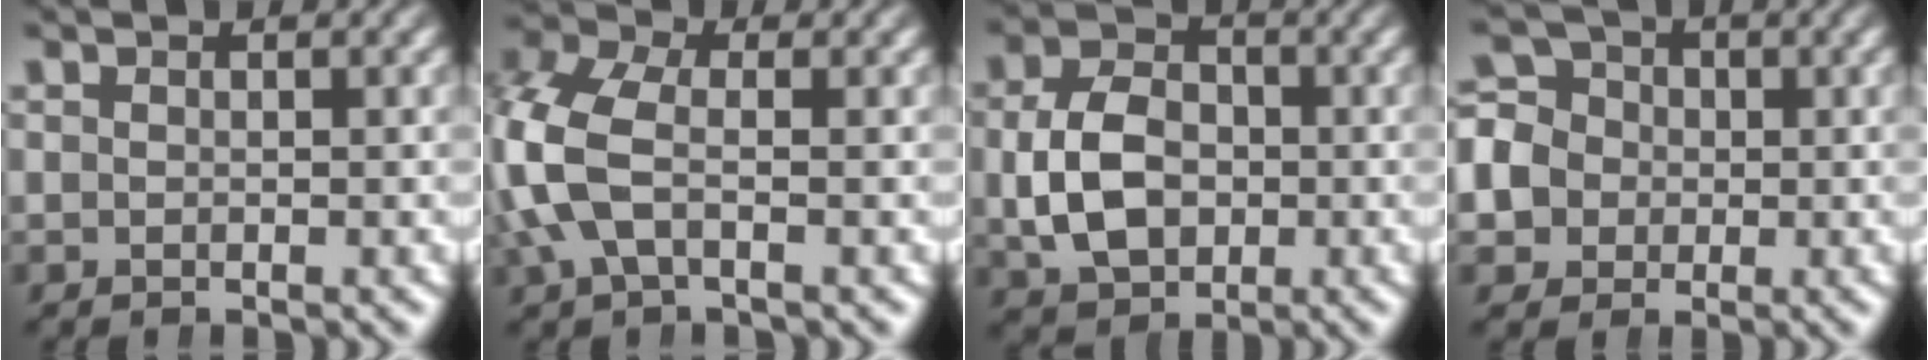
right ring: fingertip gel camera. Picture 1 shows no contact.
{"total": 6.6, "force": [-0.5, 5.1, 4.1], "torque": [-0.131, -0.021, -0.007]}
{"total": 6.4, "force": [-0.6, 5.0, 4.0], "torque": [-0.076, -0.012, -0.001]}
{"total": 9.5, "force": [-0.1, 8.8, 3.5], "torque": [-0.093, -0.024, -0.003]}